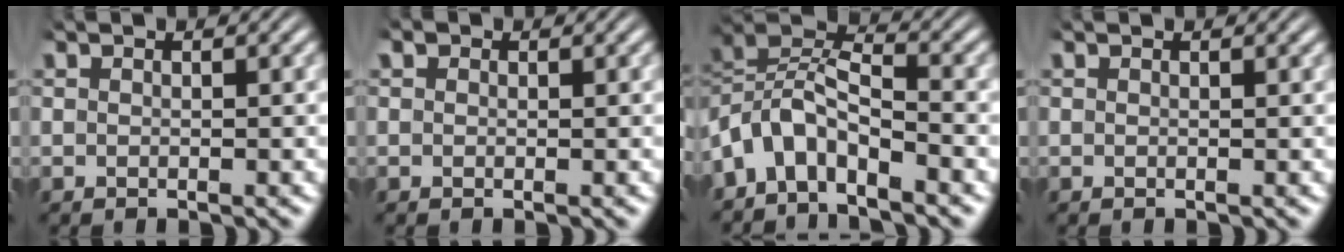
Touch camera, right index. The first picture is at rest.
{"total": 0.6, "force": [0.4, 0.5, 0.2], "torque": [-0.008, -0.007, 0.008]}
{"total": 9.0, "force": [-1.2, 7.5, 4.8], "torque": [-0.121, -0.023, -0.033]}
{"total": 0.0}